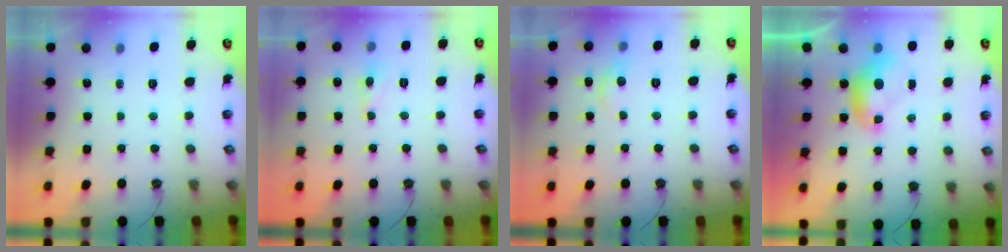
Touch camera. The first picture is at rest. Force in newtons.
{"total": 2.2, "press": 2.1, "slide": 0.7}
{"total": 0.8, "press": 0.5, "slide": 0.6}
{"total": 0.0}